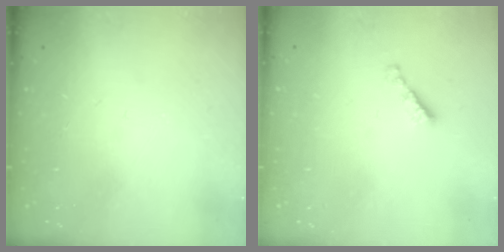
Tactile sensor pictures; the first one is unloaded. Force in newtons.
{"total": 2.3, "press": 2.2, "slide": 0.4}